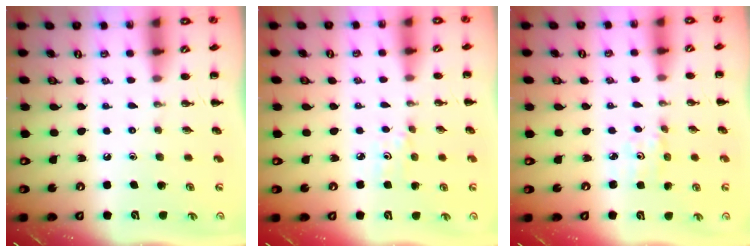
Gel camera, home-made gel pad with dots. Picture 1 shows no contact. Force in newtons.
{"total": 3.2, "press": 3.0, "slide": 1.0}
{"total": 1.6, "press": 1.5, "slide": 0.3}